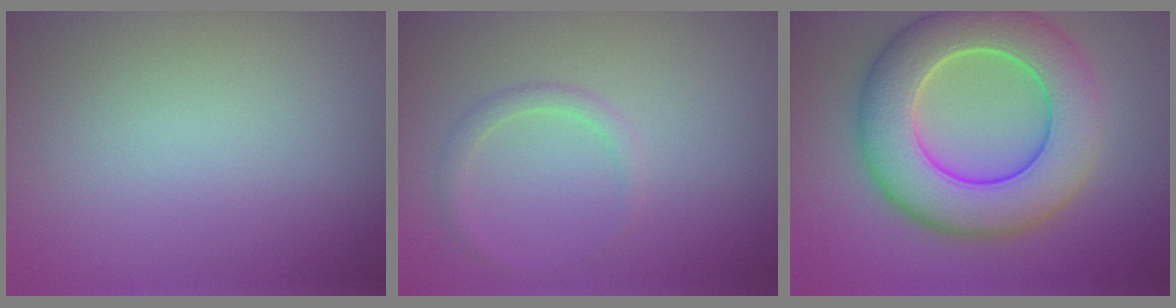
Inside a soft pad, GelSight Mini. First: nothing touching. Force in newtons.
{"total": 1.3, "press": 1.3, "slide": 0.1}
{"total": 9.7, "press": 9.7, "slide": 0.3}